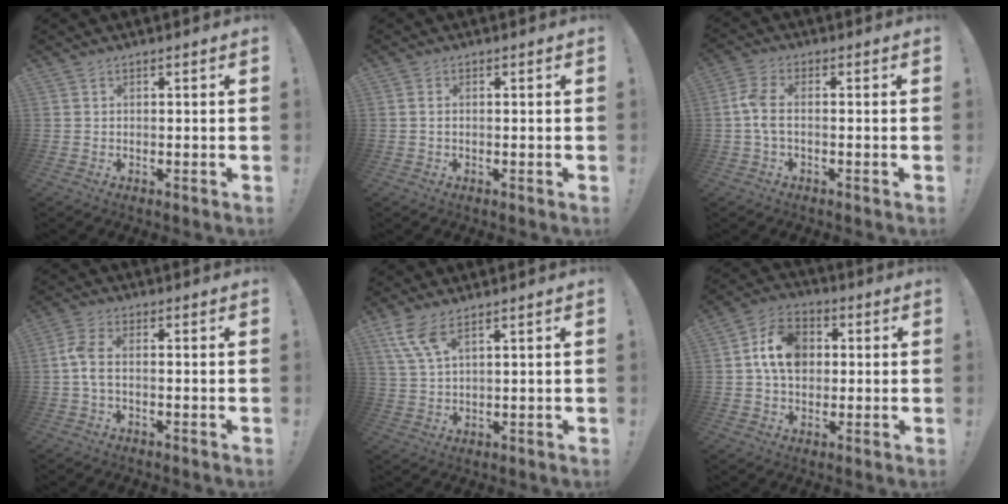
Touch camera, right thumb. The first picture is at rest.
{"total": 1.0, "force": [0.1, 0.6, 0.9], "torque": [-0.026, 0.007, 0.002]}
{"total": 6.2, "force": [-0.4, 3.1, 5.4], "torque": [-0.128, 0.002, -0.009]}
{"total": 5.6, "force": [-0.5, 2.6, 5.0], "torque": [-0.115, 0.003, -0.008]}
{"total": 7.4, "force": [4.6, 2.0, 5.5], "torque": [-0.110, -0.016, 0.088]}
{"total": 12.2, "force": [1.7, 9.2, 7.9], "torque": [-0.132, 0.014, 0.037]}